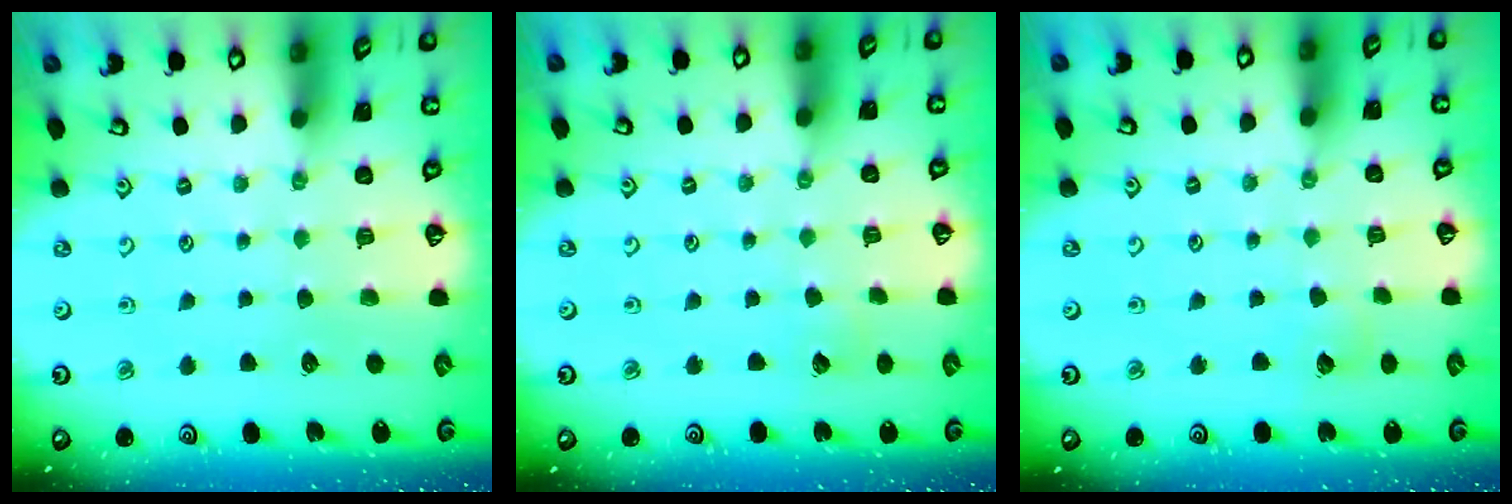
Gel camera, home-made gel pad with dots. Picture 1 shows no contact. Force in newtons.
{"total": 2.3, "press": 2.3, "slide": 0.1}
{"total": 3.0, "press": 3.0, "slide": 0.3}